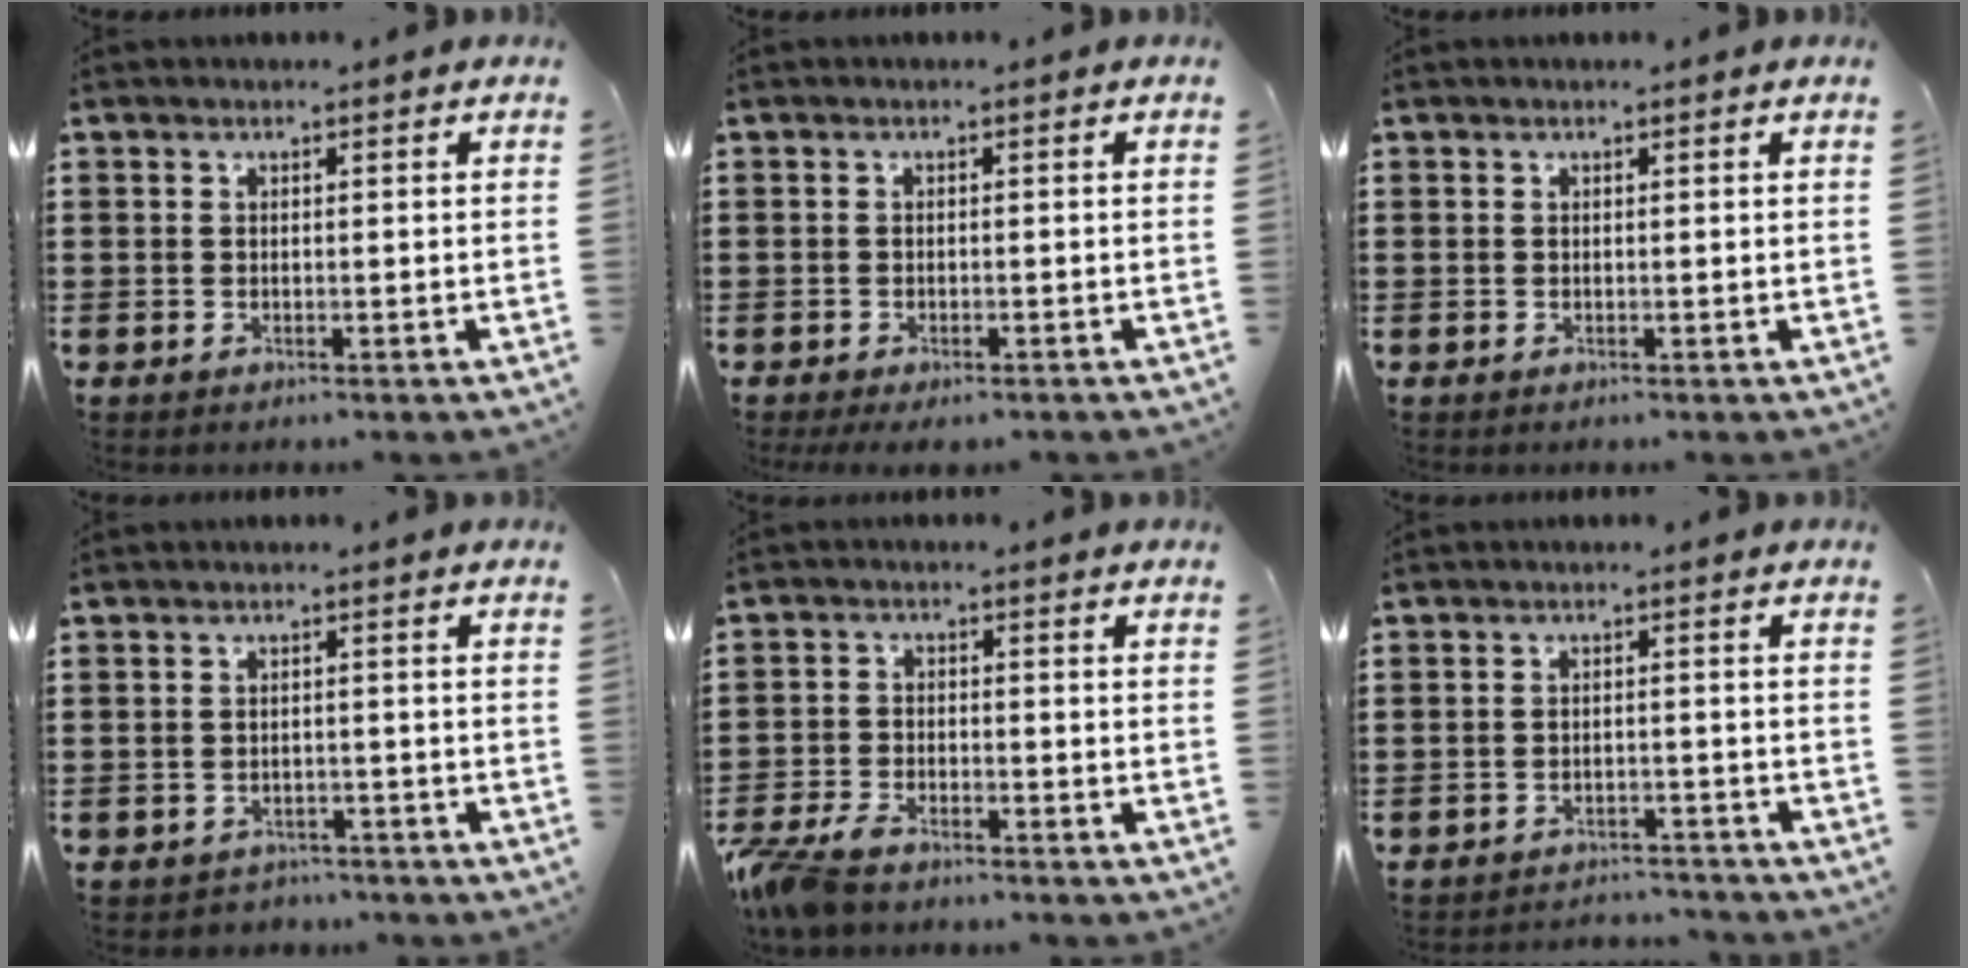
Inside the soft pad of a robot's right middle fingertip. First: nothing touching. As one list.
[{"total": 1.0, "force": [-0.9, 0.1, 0.4], "torque": [-0.011, -0.005, -0.015]}, {"total": 0.0}, {"total": 1.5, "force": [-1.5, 0.4, -0.2], "torque": [-0.006, 0.001, -0.034]}, {"total": 4.5, "force": [-3.9, 1.2, 1.8], "torque": [-0.075, -0.012, -0.088]}, {"total": 2.5, "force": [-2.5, 0.2, -0.1], "torque": [-0.007, -0.002, -0.054]}]